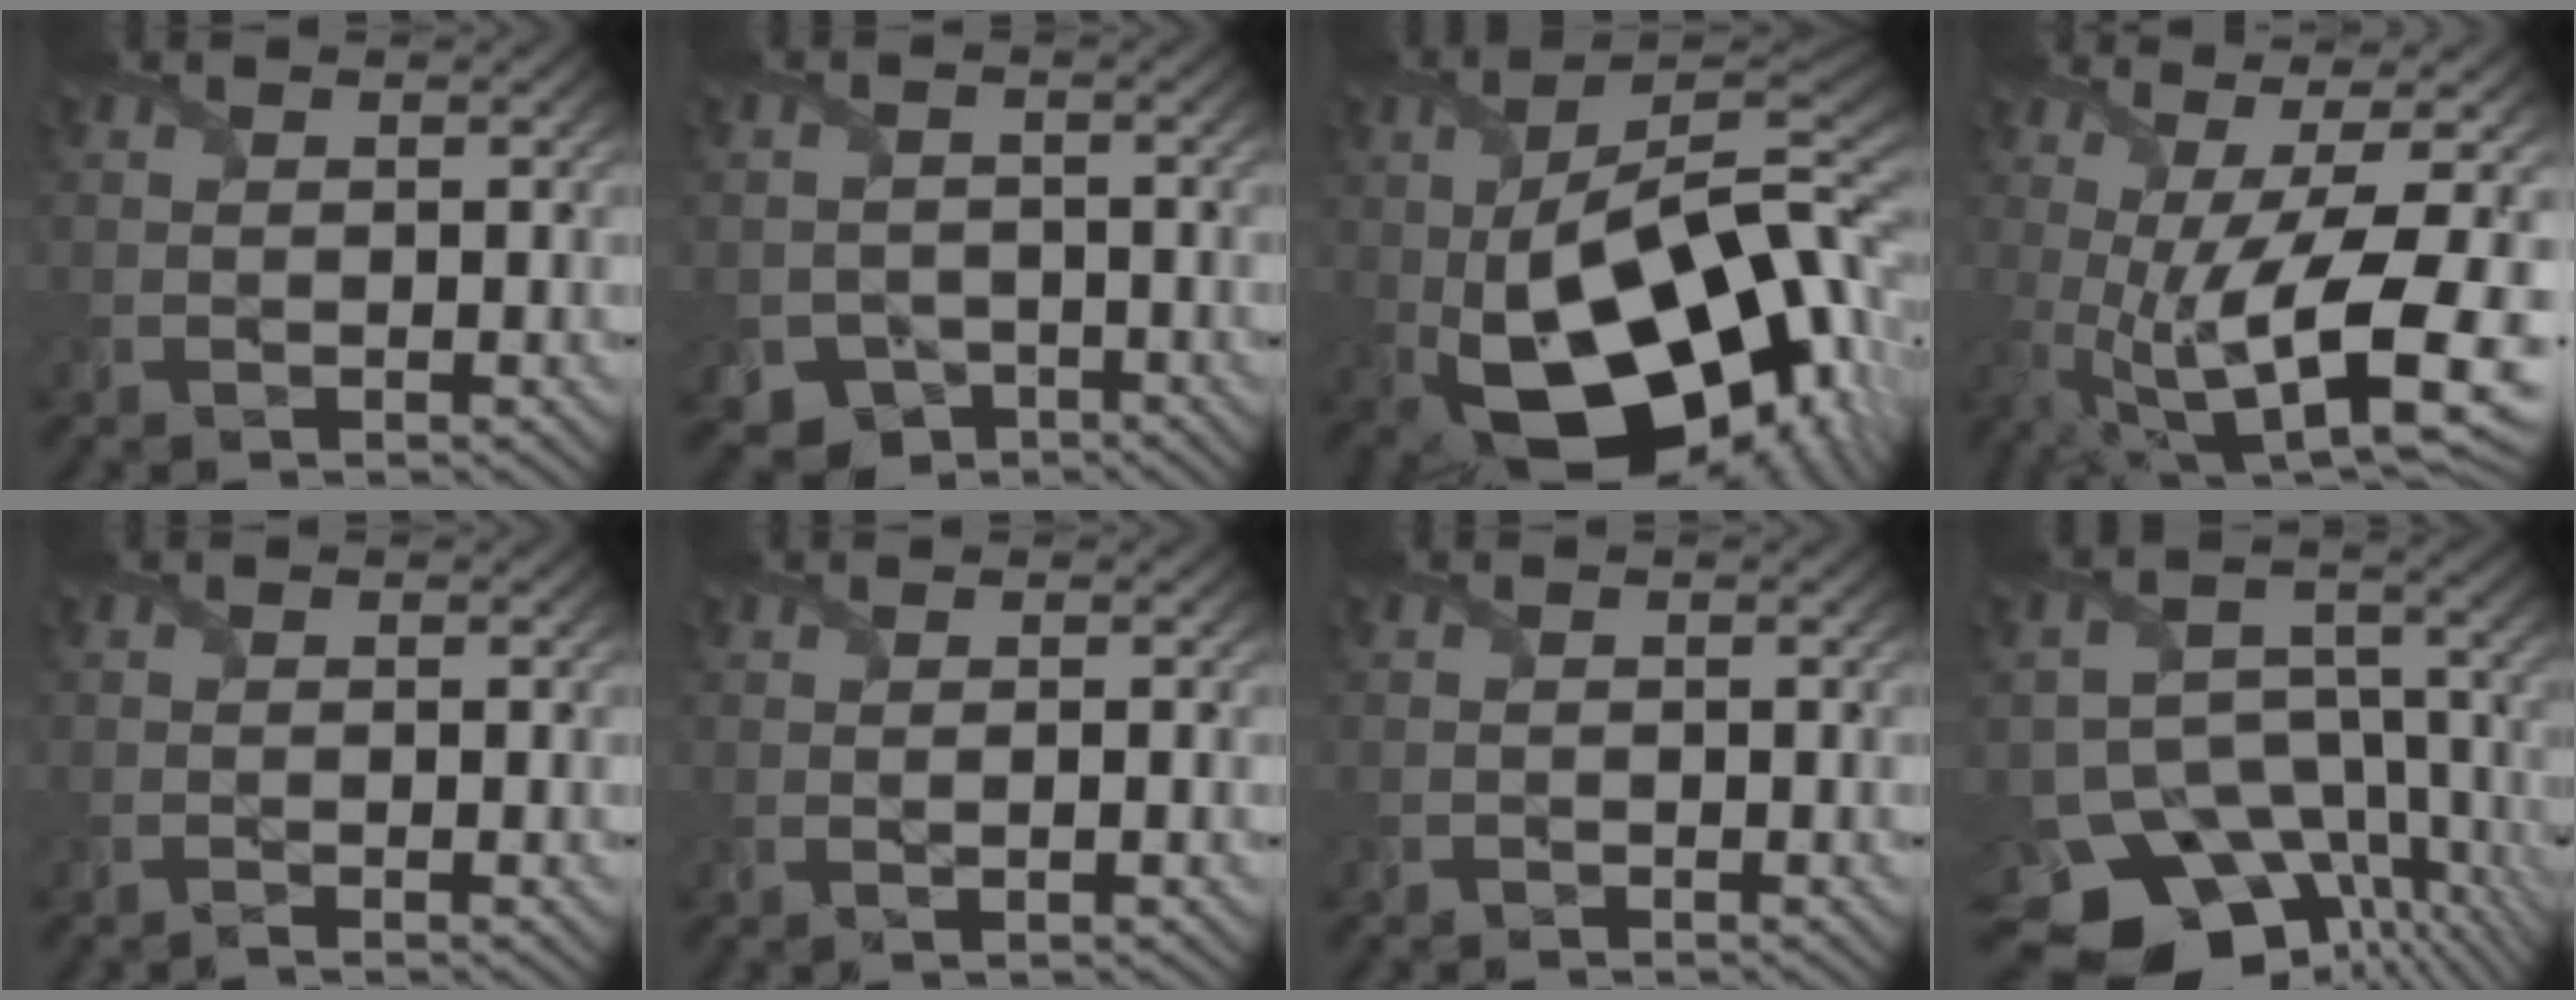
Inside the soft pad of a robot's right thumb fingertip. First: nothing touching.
{"total": 4.5, "force": [-3.0, 3.3, 0.9], "torque": [-0.011, -0.009, -0.046]}
{"total": 22.1, "force": [-3.1, 11.8, 18.5], "torque": [-0.300, -0.030, -0.038]}
{"total": 15.0, "force": [-1.3, 3.6, 14.5], "torque": [-0.254, -0.005, 0.004]}
{"total": 0.5, "force": [-0.5, -0.1, 0.1], "torque": [0.000, -0.001, -0.011]}
{"total": 1.0, "force": [0.0, 0.1, 1.0], "torque": [-0.019, -0.002, 0.000]}
{"total": 0.7, "force": [-0.6, 0.2, -0.3], "torque": [0.009, -0.002, -0.011]}
{"total": 16.2, "force": [-10.7, 10.1, 6.7], "torque": [-0.130, -0.042, -0.134]}